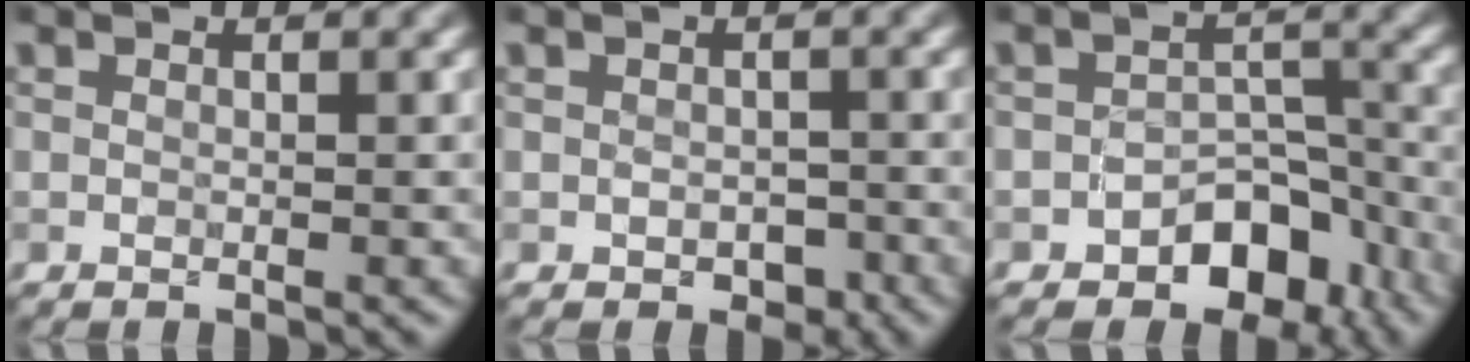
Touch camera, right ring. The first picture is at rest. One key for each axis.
{"total": 1.7, "fx": -0.7, "fy": 1.3, "fz": 0.8, "tx": -0.011, "ty": -0.003, "tz": -0.009}
{"total": 5.5, "fx": -3.5, "fy": 3.3, "fz": 2.7, "tx": -0.018, "ty": 0.004, "tz": -0.055}